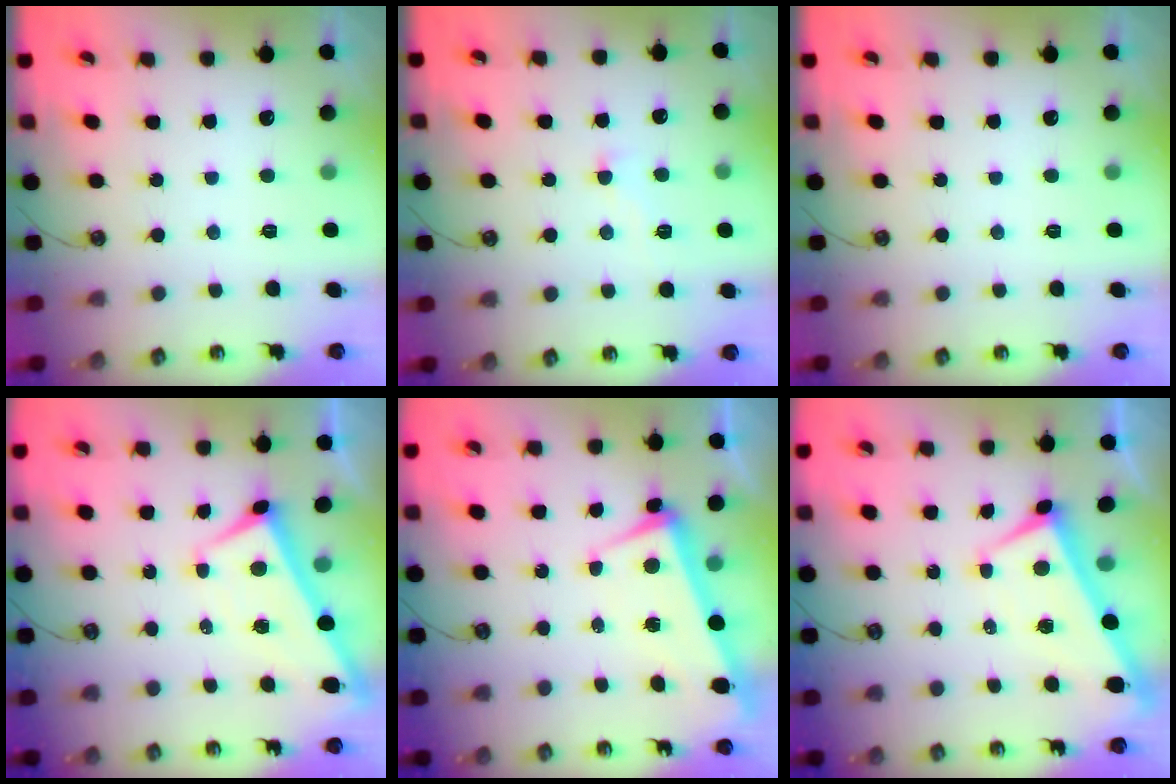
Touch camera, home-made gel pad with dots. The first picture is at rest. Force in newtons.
{"total": 0.8, "press": 0.8, "slide": 0.3}
{"total": 0.0}
{"total": 2.7, "press": 2.6, "slide": 0.3}
{"total": 2.2, "press": 2.1, "slide": 0.9}
{"total": 2.2, "press": 2.1, "slide": 0.6}